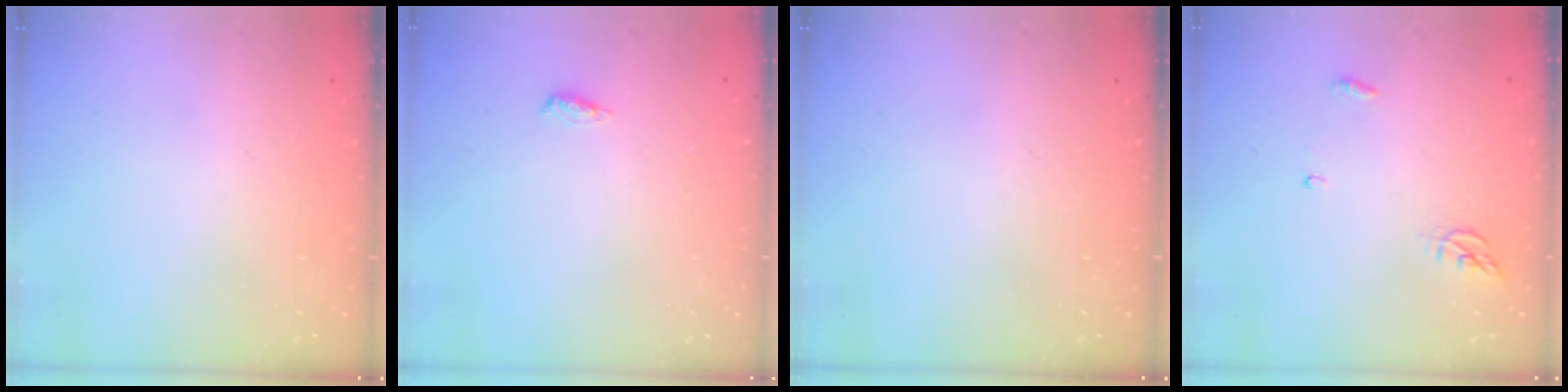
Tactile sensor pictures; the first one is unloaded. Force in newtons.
{"total": 3.8, "press": 3.6, "slide": 1.2}
{"total": 0.0}
{"total": 4.0, "press": 3.9, "slide": 0.4}